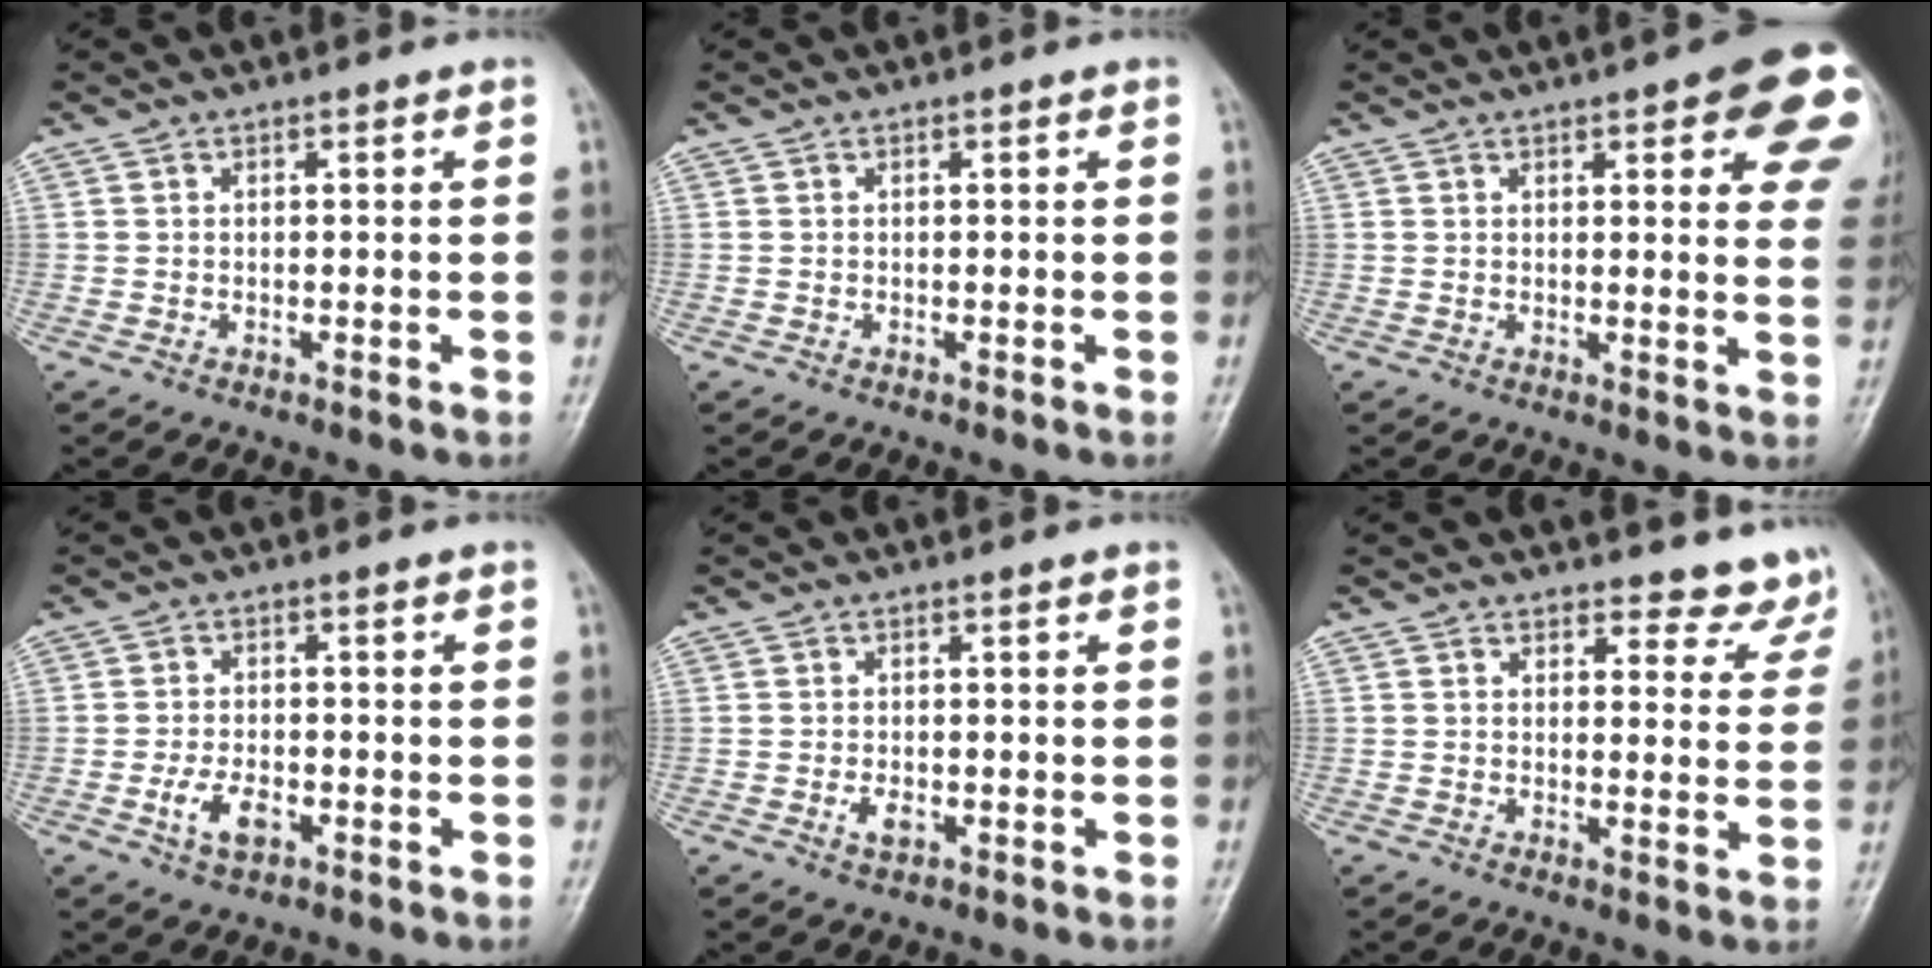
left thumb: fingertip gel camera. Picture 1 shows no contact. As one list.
[{"total": 0.0}, {"total": 15.5, "force": [6.7, 4.7, 13.1], "torque": [-0.130, -0.019, 0.069]}, {"total": 4.6, "force": [-1.9, 2.4, 3.3], "torque": [-0.065, 0.007, -0.033]}, {"total": 1.9, "force": [-0.7, 1.1, 1.4], "torque": [-0.028, -0.002, -0.012]}, {"total": 7.5, "force": [7.0, 2.6, -0.2], "torque": [0.047, -0.049, 0.060]}]